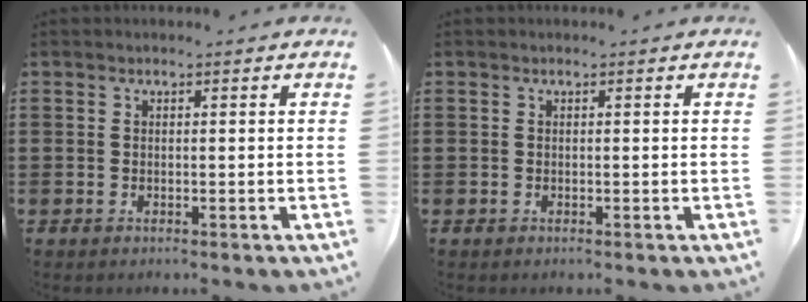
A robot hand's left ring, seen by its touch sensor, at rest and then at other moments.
{"total": 0.0}